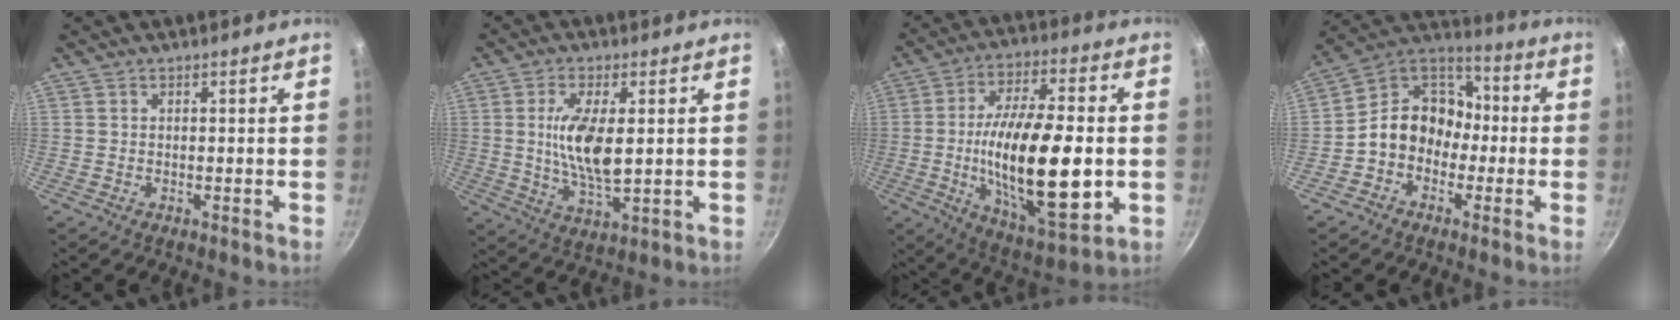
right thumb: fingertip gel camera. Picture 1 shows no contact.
{"total": 10.9, "force": [1.3, 4.3, 9.9], "torque": [-0.187, -0.011, 0.027]}
{"total": 24.4, "force": [-2.6, 9.1, 22.5], "torque": [-0.379, -0.002, -0.041]}
{"total": 12.5, "force": [-2.4, 10.3, 6.6], "torque": [-0.064, 0.054, -0.067]}